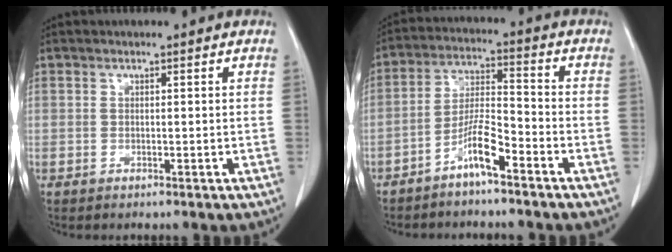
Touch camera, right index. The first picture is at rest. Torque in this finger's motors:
{"motor_torque": [0.54, -0.39, 0.18, 0.05]}